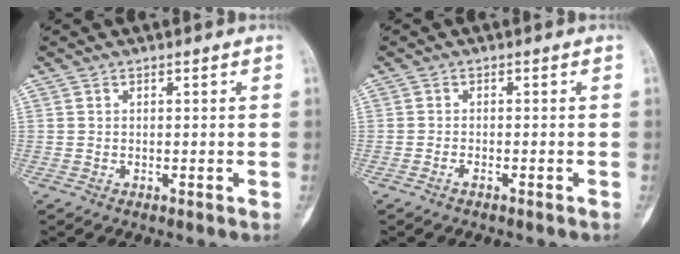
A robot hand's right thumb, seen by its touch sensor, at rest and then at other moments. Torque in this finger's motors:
{"motor_torque": [-0.72, -0.04, 0.24, 0.09, -0.06]}